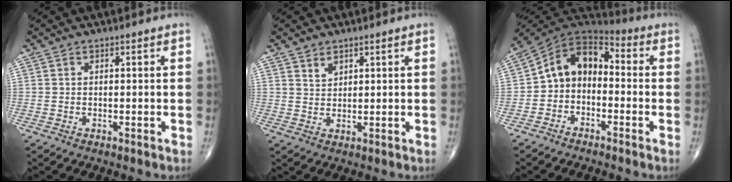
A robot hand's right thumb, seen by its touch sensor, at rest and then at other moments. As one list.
[{"total": 2.3, "force": [1.6, 1.4, 1.0], "torque": [-0.009, -0.014, 0.032]}, {"total": 10.6, "force": [-1.4, 7.8, 7.0], "torque": [-0.092, 0.057, -0.044]}]